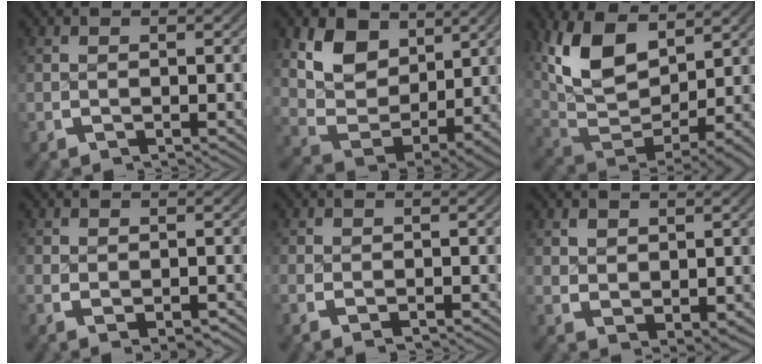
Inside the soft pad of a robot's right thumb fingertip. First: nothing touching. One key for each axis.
{"total": 9.5, "fx": 1.9, "fy": 6.8, "fz": 6.4, "tx": -0.146, "ty": -0.039, "tz": 0.043}
{"total": 11.5, "fx": 1.2, "fy": 7.2, "fz": 8.9, "tx": -0.211, "ty": -0.047, "tz": 0.048}
{"total": 1.4, "fx": -0.2, "fy": 0.8, "fz": 1.1, "tx": -0.017, "ty": -0.010, "tz": 0.004}
{"total": 0.7, "fx": -0.2, "fy": 0.5, "fz": 0.5, "tx": -0.013, "ty": -0.004, "tz": -0.004}
{"total": 2.1, "fx": 0.8, "fy": 1.5, "fz": 1.2, "tx": -0.016, "ty": -0.011, "tz": 0.028}